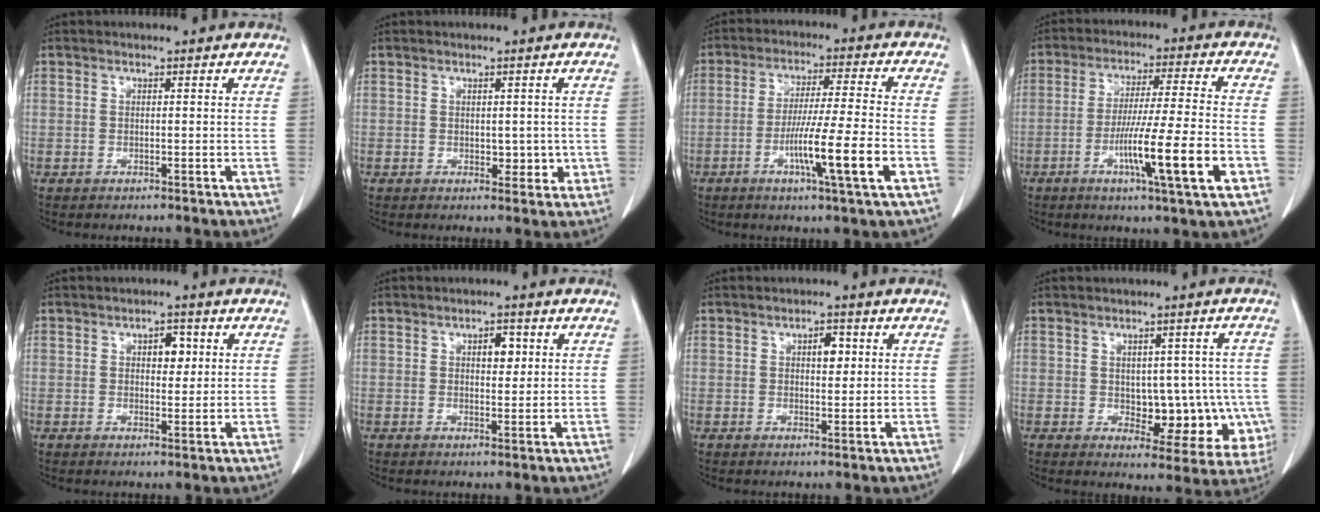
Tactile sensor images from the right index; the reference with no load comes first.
{"total": 2.9, "force": [-0.2, 1.9, 2.2], "torque": [-0.020, -0.002, 0.004]}
{"total": 11.6, "force": [-4.1, -0.7, 10.8], "torque": [-0.190, -0.015, -0.073]}
{"total": 13.6, "force": [-4.9, -0.4, 12.7], "torque": [-0.219, -0.015, -0.083]}
{"total": 3.2, "force": [1.0, 1.7, 2.5], "torque": [-0.034, 0.005, 0.015]}
{"total": 3.0, "force": [1.0, 1.5, 2.4], "torque": [-0.034, 0.001, 0.014]}
{"total": 2.8, "force": [0.8, 1.4, 2.3], "torque": [-0.034, 0.002, 0.012]}
{"total": 10.6, "force": [-1.5, 6.2, 8.5], "torque": [-0.085, 0.015, -0.003]}